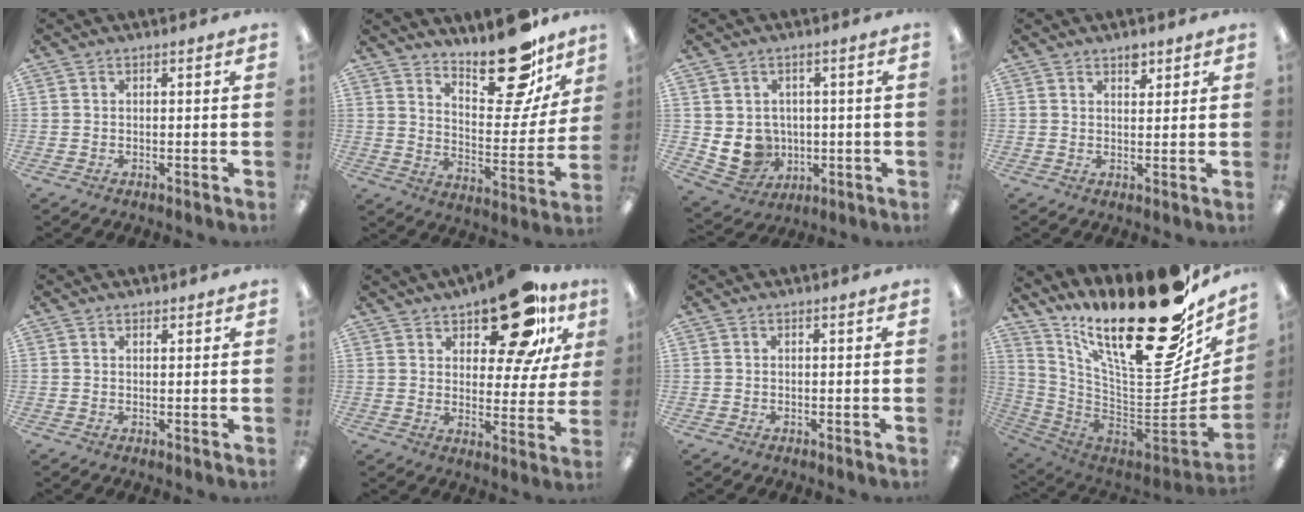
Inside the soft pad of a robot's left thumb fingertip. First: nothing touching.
{"total": 19.9, "force": [15.4, 7.3, 10.2], "torque": [-0.127, -0.116, 0.255]}
{"total": 7.2, "force": [0.4, 6.9, 1.8], "torque": [-0.048, -0.004, 0.020]}
{"total": 3.2, "force": [2.3, 1.7, 1.5], "torque": [0.001, -0.014, 0.035]}
{"total": 1.1, "force": [0.9, 0.4, 0.3], "torque": [0.001, -0.004, 0.015]}
{"total": 19.1, "force": [12.7, 8.0, 11.9], "torque": [-0.168, -0.068, 0.209]}
{"total": 0.0}
{"total": 31.5, "force": [19.8, 10.7, 22.1], "torque": [-0.329, -0.154, 0.338]}